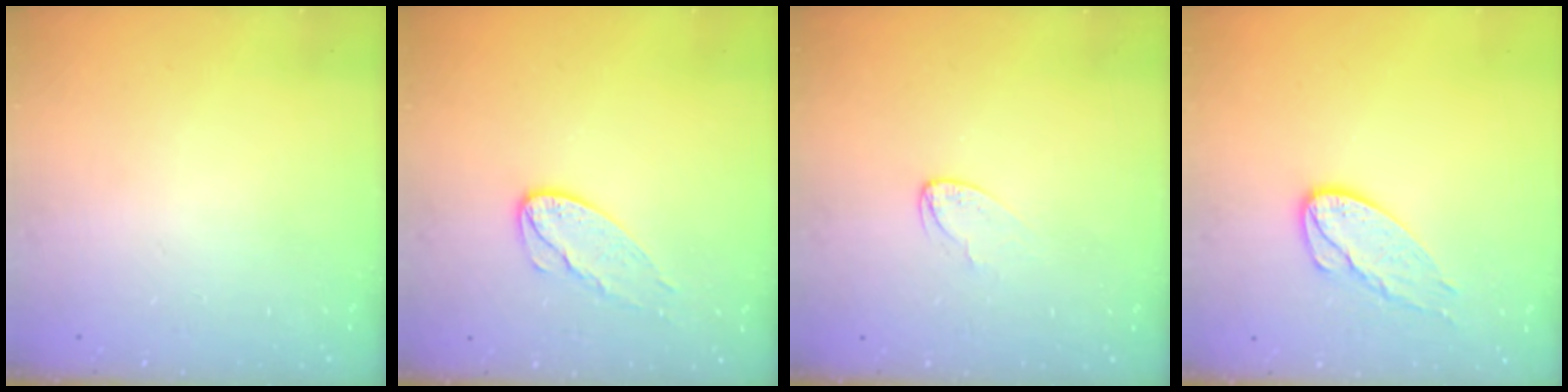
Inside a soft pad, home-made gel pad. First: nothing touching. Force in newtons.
{"total": 8.1, "press": 8.1, "slide": 0.5}
{"total": 4.0, "press": 3.9, "slide": 0.3}
{"total": 9.5, "press": 9.5, "slide": 0.4}